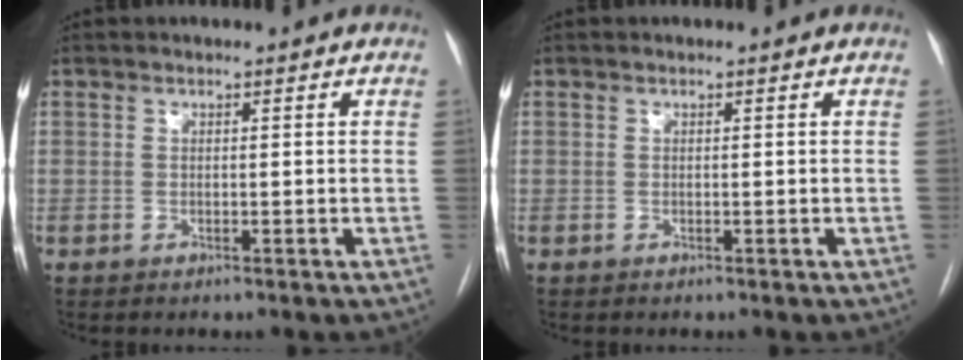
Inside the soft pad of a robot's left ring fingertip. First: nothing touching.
{"total": 0.0}